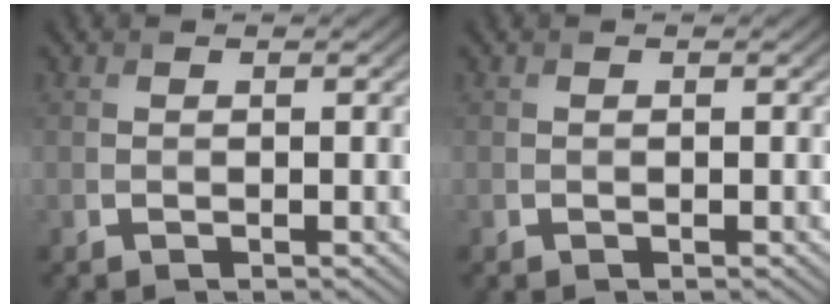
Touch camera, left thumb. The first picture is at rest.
{"total": 0.0}